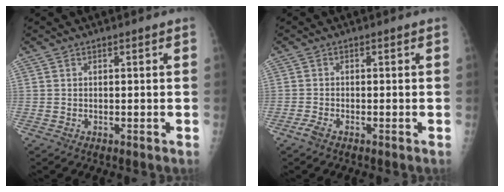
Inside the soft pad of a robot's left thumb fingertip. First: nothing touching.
{"total": 1.7, "force": [-1.3, 0.4, 1.0], "torque": [-0.029, 0.000, -0.030]}